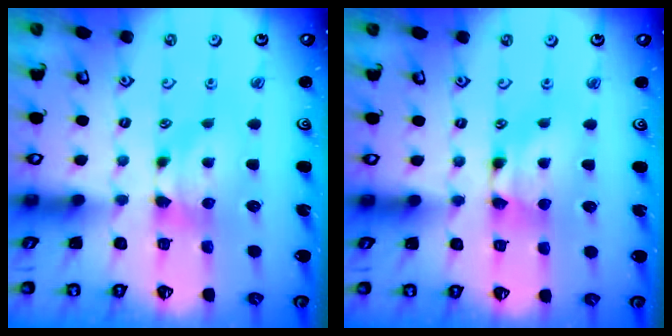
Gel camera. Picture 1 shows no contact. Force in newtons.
{"total": 2.1, "press": 2.1, "slide": 0.1}